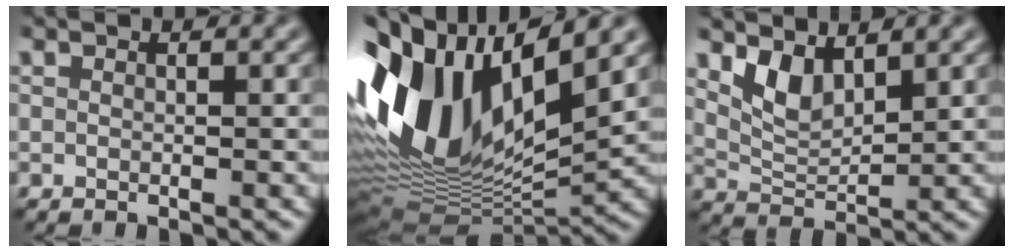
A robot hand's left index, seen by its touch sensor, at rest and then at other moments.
{"total": 16.0, "force": [2.5, 7.8, 13.8], "torque": [-0.295, 0.011, 0.043]}
{"total": 3.0, "force": [1.6, 1.4, 2.1], "torque": [-0.048, -0.010, 0.041]}